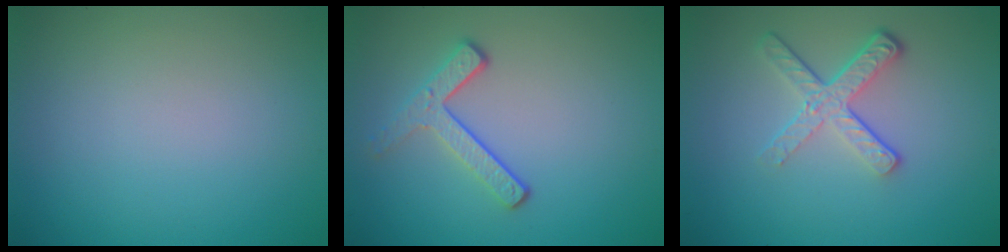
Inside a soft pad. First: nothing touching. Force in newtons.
{"total": 2.9, "press": 2.3, "slide": 1.7}
{"total": 3.9, "press": 2.6, "slide": 2.9}